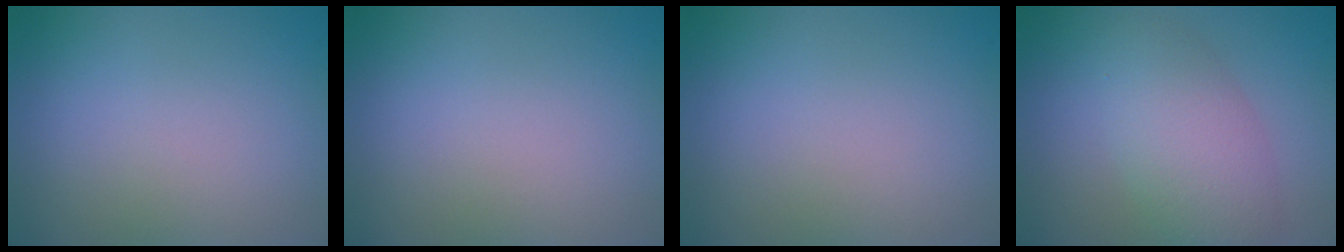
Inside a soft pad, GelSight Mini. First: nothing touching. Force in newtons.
{"total": 0.0}
{"total": 0.0}
{"total": 4.7, "press": 4.7, "slide": 0.1}